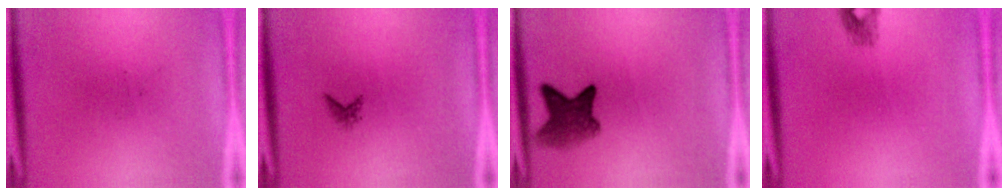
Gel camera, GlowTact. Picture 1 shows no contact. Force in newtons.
{"total": 0.9}
{"total": 5.8}
{"total": 1.5}